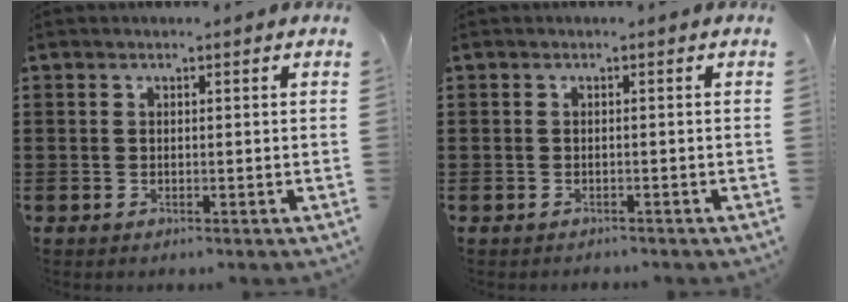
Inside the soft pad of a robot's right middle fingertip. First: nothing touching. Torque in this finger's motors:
{"motor_torque": [1.09, 0.31, -0.02, 0.01]}